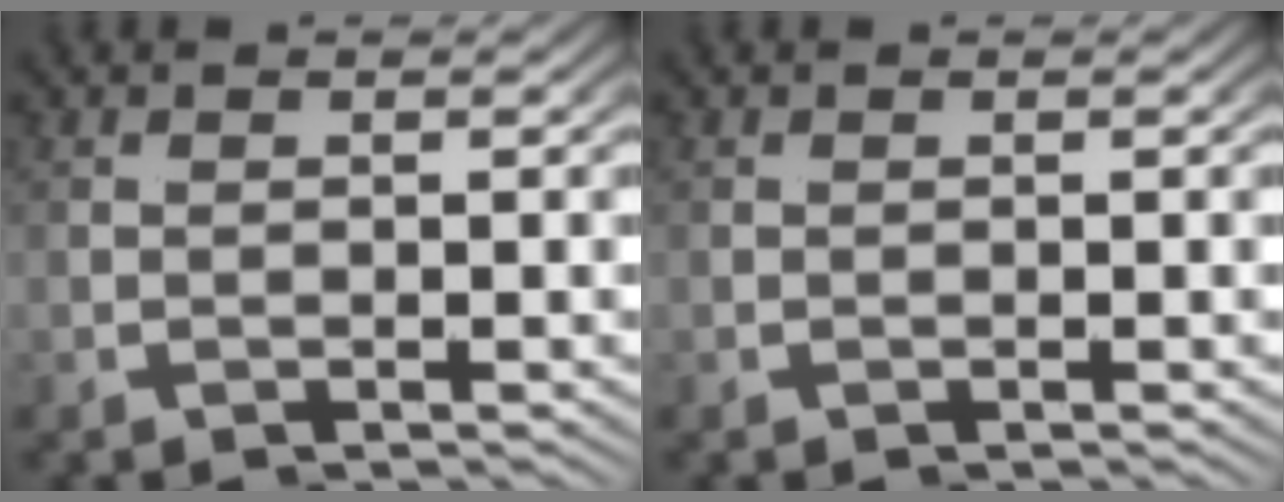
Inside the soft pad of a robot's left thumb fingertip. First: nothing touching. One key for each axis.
{"total": 0.0}